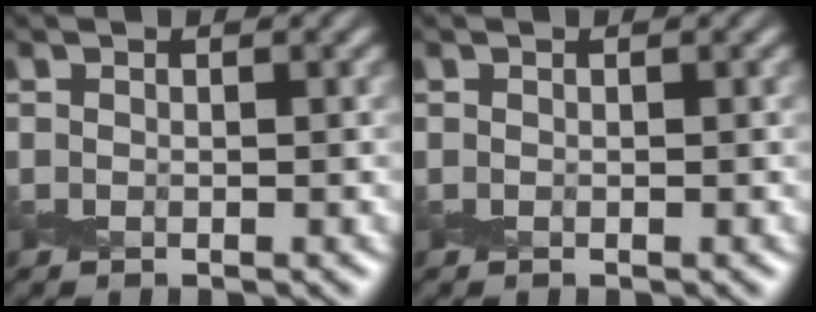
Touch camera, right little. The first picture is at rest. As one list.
[{"total": 0.0}]